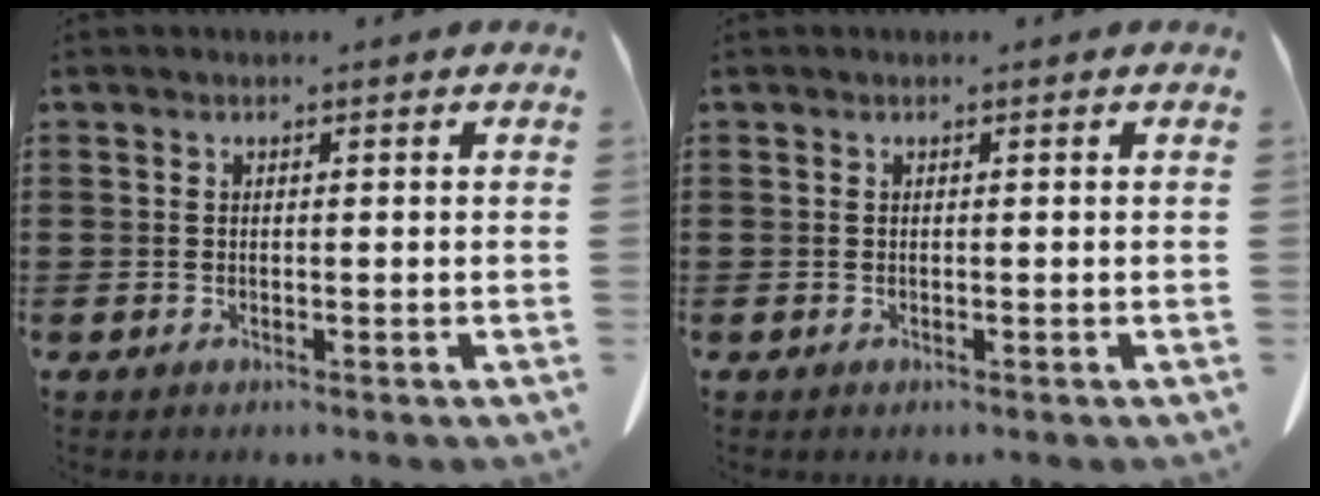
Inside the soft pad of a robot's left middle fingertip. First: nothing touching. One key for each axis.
{"total": 0.0}